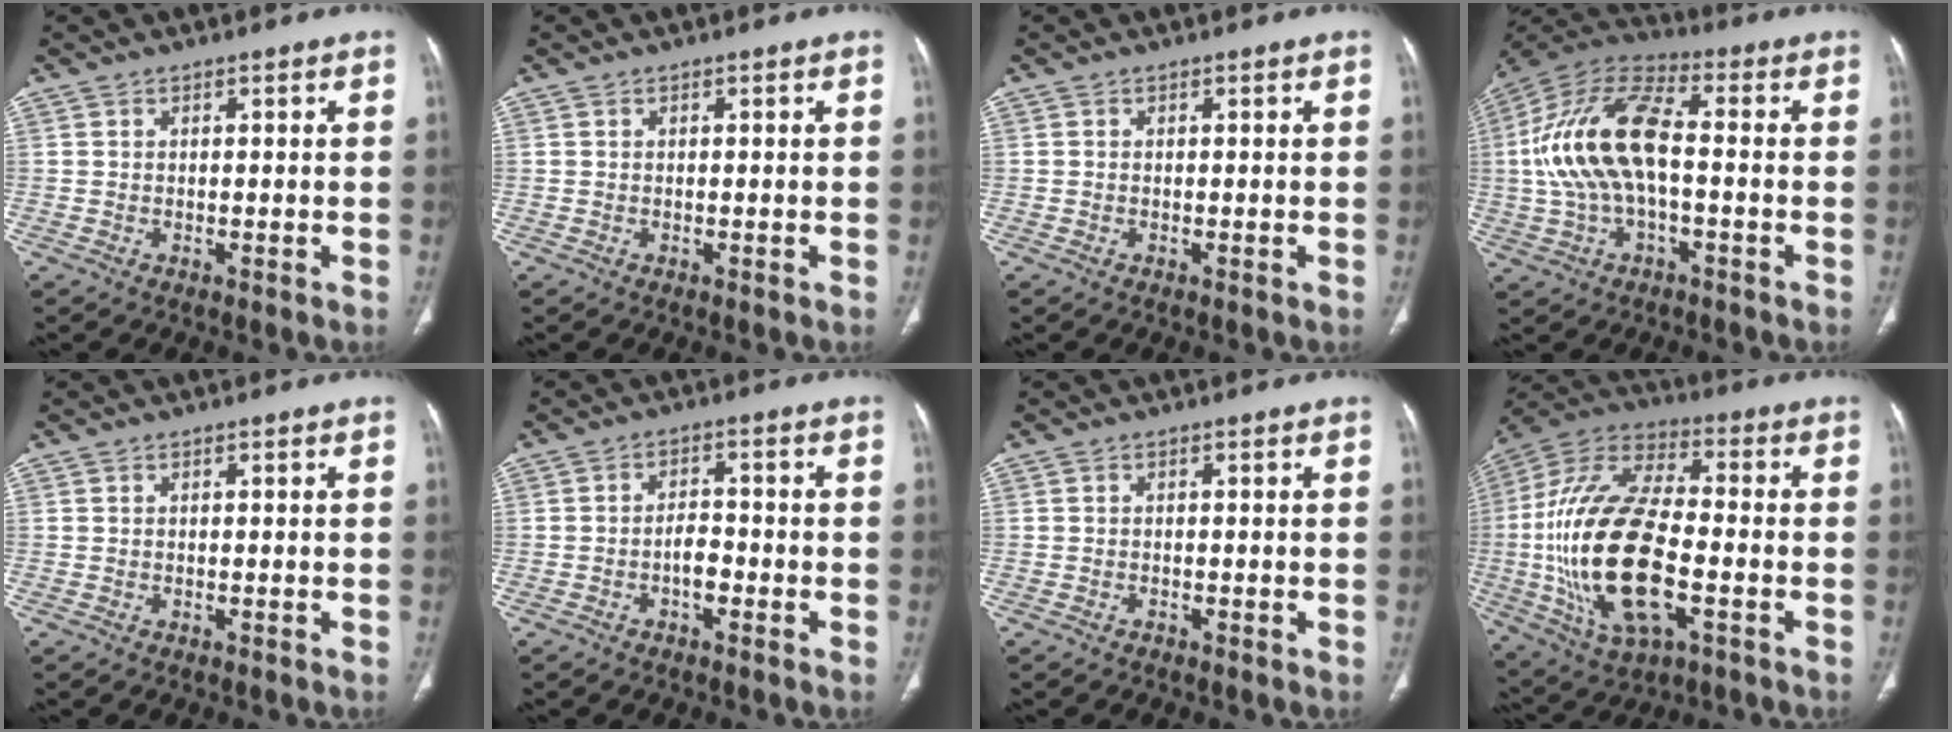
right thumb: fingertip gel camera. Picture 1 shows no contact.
{"total": 0.0}
{"total": 0.0}
{"total": 17.3, "force": [-0.3, 8.3, 15.1], "torque": [-0.312, 0.037, -0.010]}
{"total": 0.0}
{"total": 3.4, "force": [-1.5, 1.8, 2.6], "torque": [-0.035, 0.016, -0.028]}
{"total": 0.0}
{"total": 25.7, "force": [-4.4, 11.8, 22.4], "torque": [-0.471, 0.012, -0.071]}